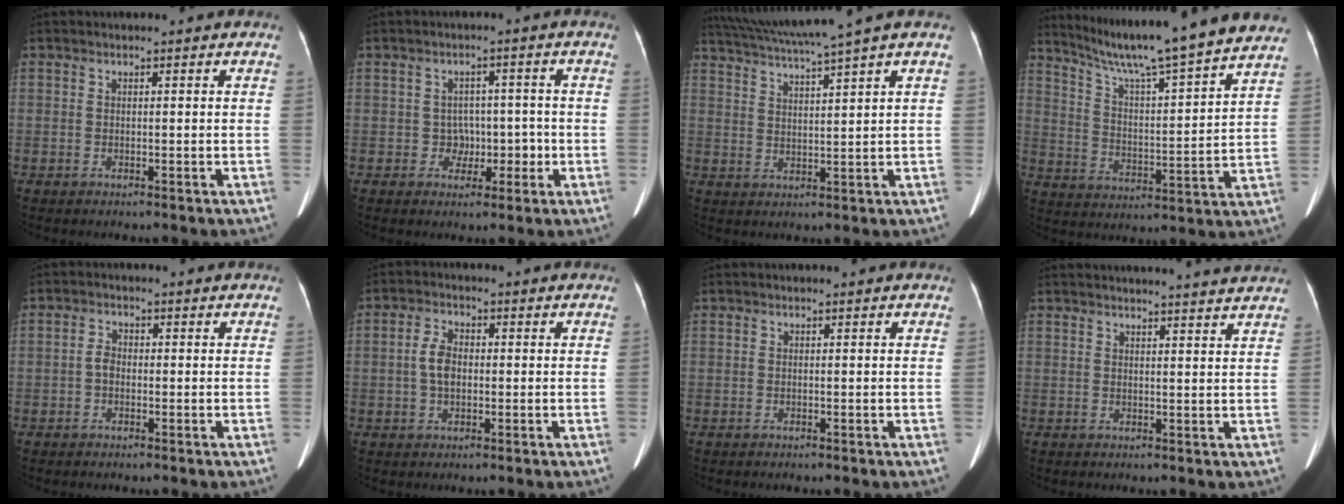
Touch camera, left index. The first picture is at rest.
{"total": 3.6, "force": [-0.8, 3.3, 1.1], "torque": [-0.006, 0.015, -0.009]}
{"total": 9.7, "force": [8.1, -2.1, 4.9], "torque": [-0.089, 0.009, 0.132]}
{"total": 21.2, "force": [18.8, -0.9, 9.7], "torque": [-0.164, -0.020, 0.272]}
{"total": 2.0, "force": [-0.6, 1.6, 1.1], "torque": [-0.025, 0.009, -0.011]}
{"total": 4.0, "force": [-0.3, 2.6, 3.0], "torque": [-0.073, 0.012, -0.007]}
{"total": 0.0}
{"total": 11.6, "force": [11.2, -0.5, 3.2], "torque": [-0.043, -0.009, 0.119]}